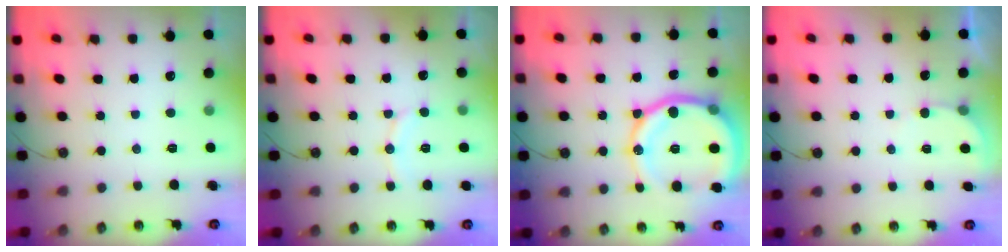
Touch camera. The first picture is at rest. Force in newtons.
{"total": 6.8, "press": 6.8, "slide": 0.5}
{"total": 20.3, "press": 20.1, "slide": 2.6}
{"total": 2.9, "press": 2.9, "slide": 0.3}